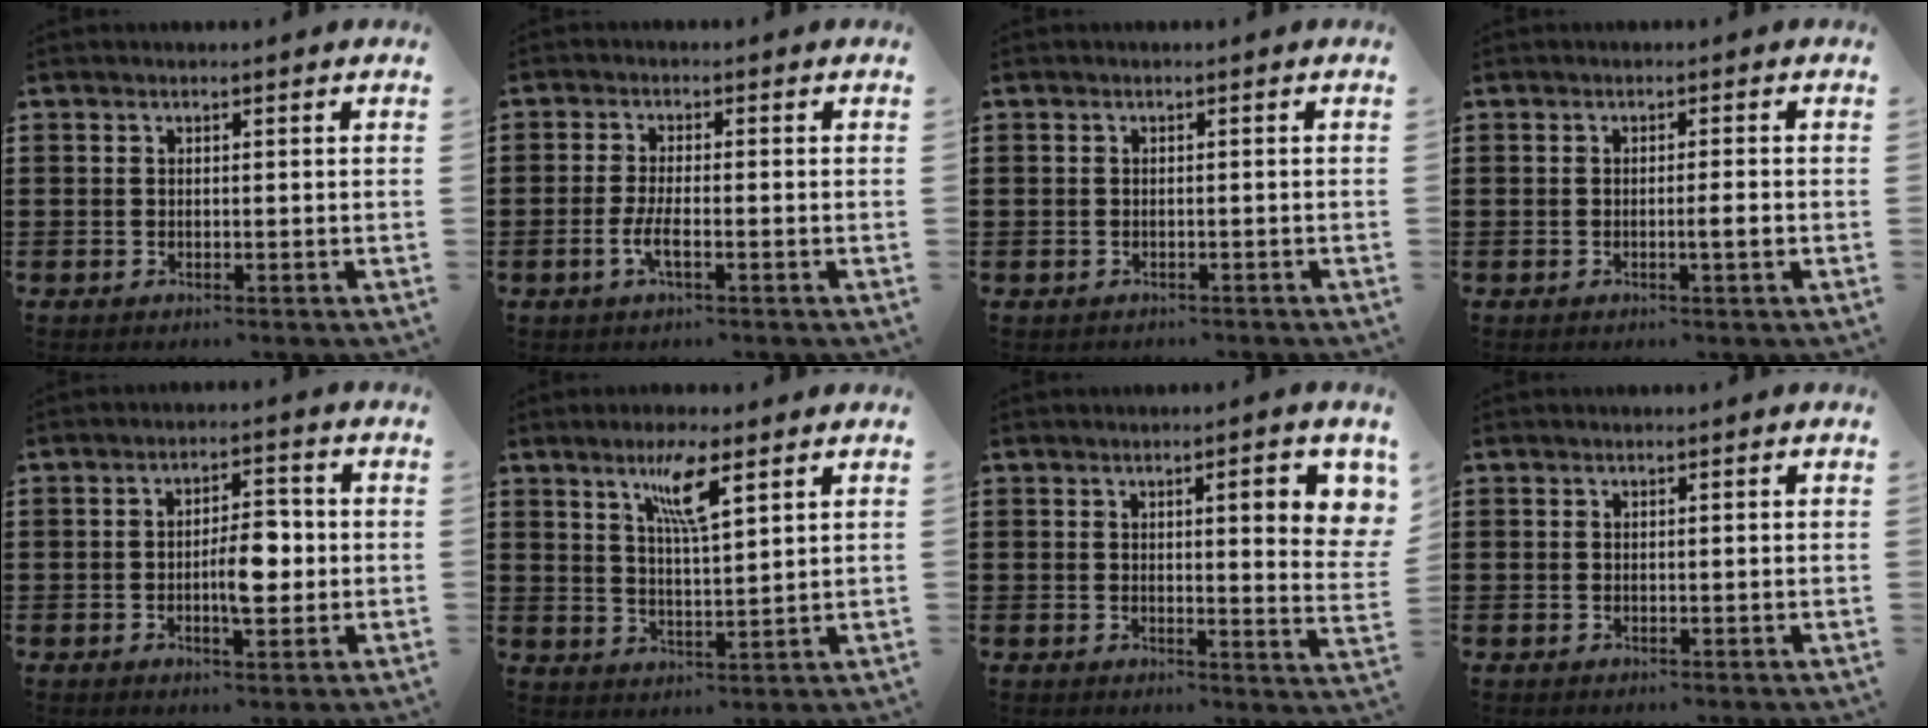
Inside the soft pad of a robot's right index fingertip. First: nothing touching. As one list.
[{"total": 3.5, "force": [-1.4, 0.7, 3.2], "torque": [-0.067, -0.005, -0.028]}, {"total": 0.8, "force": [-0.6, 0.6, -0.1], "torque": [0.000, 0.004, -0.014]}, {"total": 2.2, "force": [-0.6, 0.0, 2.1], "torque": [-0.034, -0.004, -0.011]}, {"total": 6.2, "force": [-0.8, 2.5, 5.6], "torque": [-0.082, 0.001, -0.019]}, {"total": 6.6, "force": [3.8, 1.1, 5.3], "torque": [-0.108, 0.004, 0.061]}, {"total": 6.8, "force": [2.2, 1.4, 6.3], "torque": [-0.088, -0.006, 0.028]}, {"total": 0.0}]